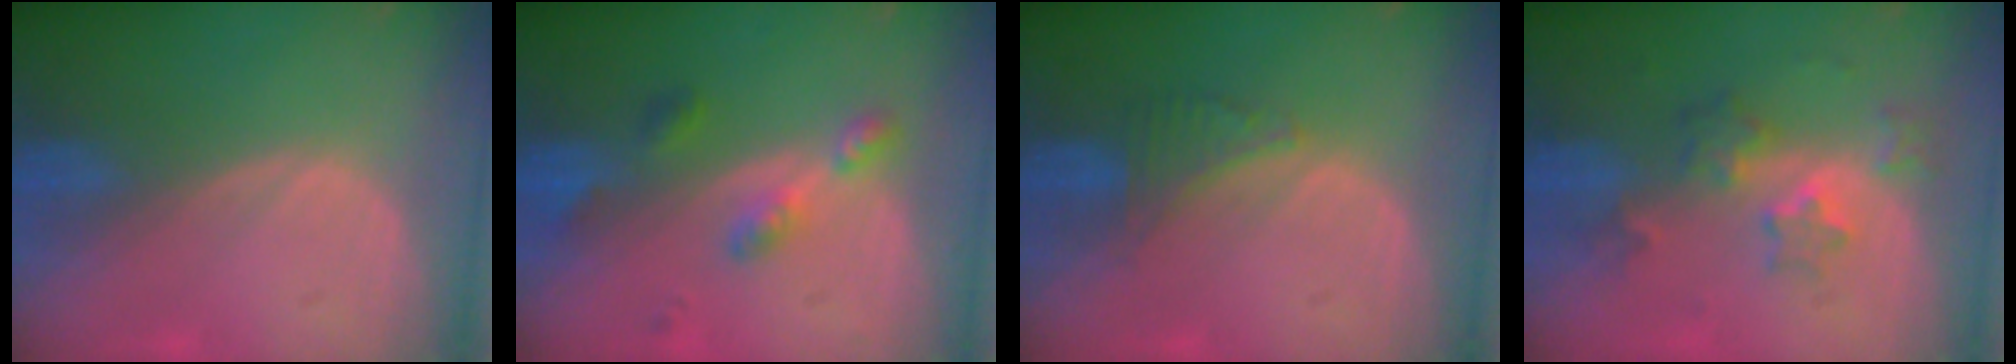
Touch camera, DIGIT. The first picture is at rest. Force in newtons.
{"total": 4.6, "press": 4.5, "slide": 0.9}
{"total": 3.0, "press": 3.0, "slide": 0.2}
{"total": 6.1, "press": 5.4, "slide": 2.8}